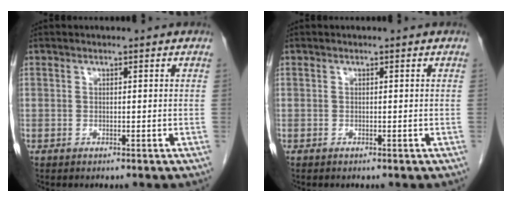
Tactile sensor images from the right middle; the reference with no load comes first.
{"total": 0.0}